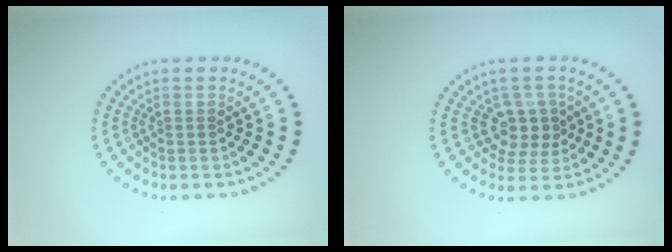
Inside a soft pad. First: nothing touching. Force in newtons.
{"total": 2.8, "press": 2.6, "slide": 1.2}